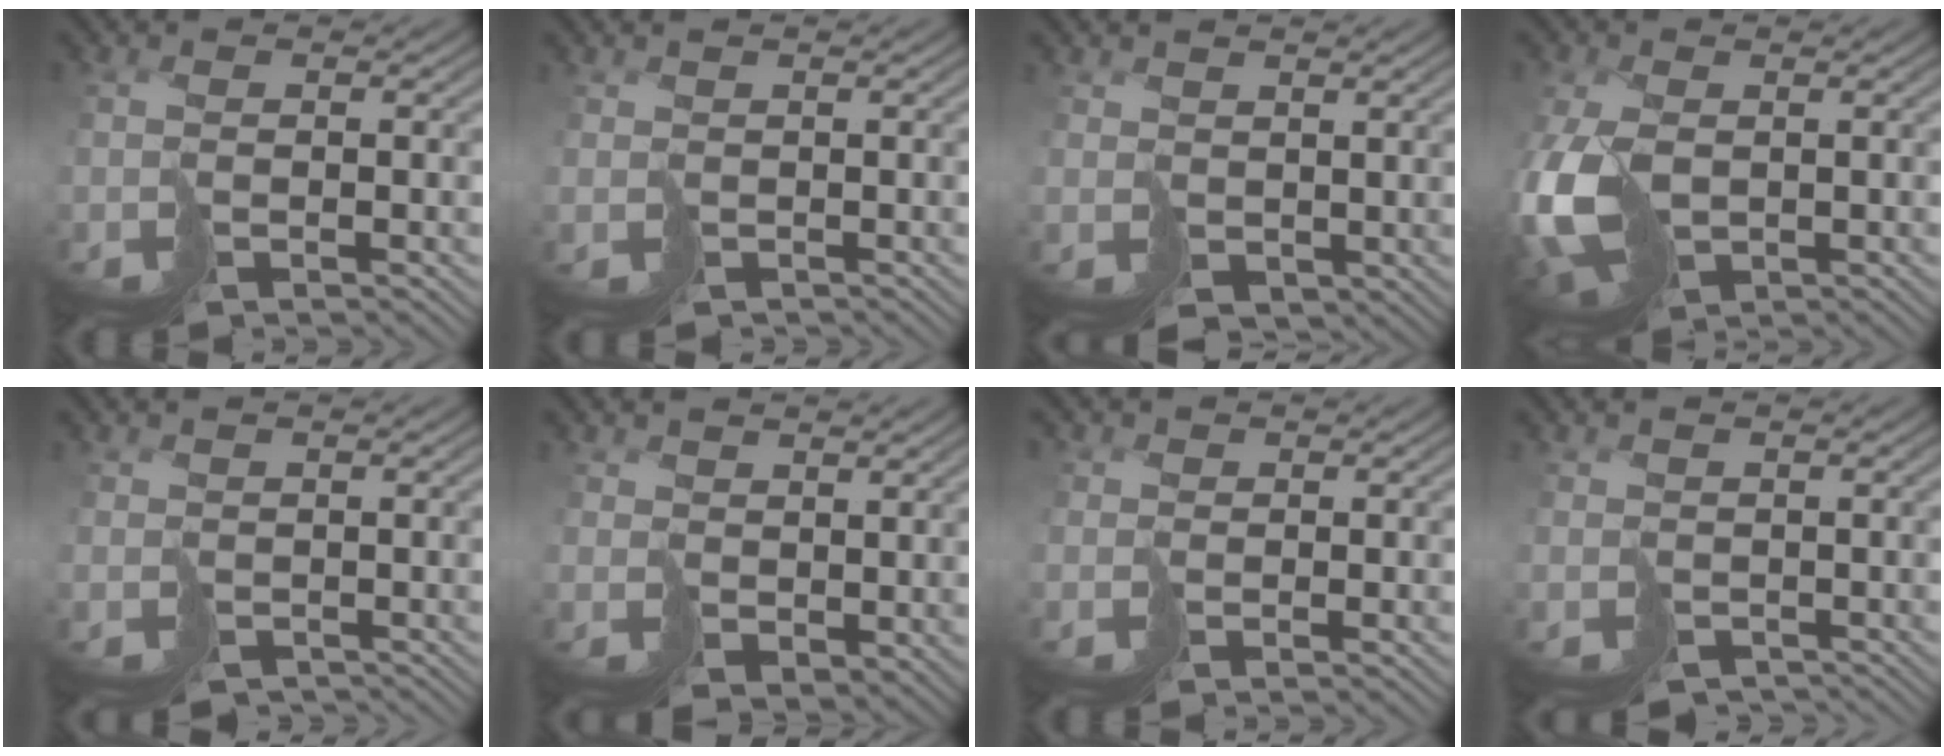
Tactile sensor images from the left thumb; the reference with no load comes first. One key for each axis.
{"total": 1.0, "fx": -0.5, "fy": 0.7, "fz": -0.5, "tx": 0.012, "ty": -0.007, "tz": -0.003}
{"total": 1.9, "fx": 1.4, "fy": 1.2, "fz": -0.2, "tx": -0.006, "ty": -0.005, "tz": 0.033}
{"total": 11.1, "fx": -1.7, "fy": 7.5, "fz": 8.0, "tx": -0.215, "ty": -0.032, "tz": -0.007}
{"total": 1.7, "fx": -1.1, "fy": 1.3, "fz": -0.1, "tx": 0.011, "ty": -0.012, "tz": -0.012}
{"total": 2.7, "fx": 2.2, "fy": 1.6, "fz": 0.5, "tx": -0.015, "ty": -0.006, "tz": 0.051}
{"total": 1.0, "fx": 0.2, "fy": 0.8, "fz": -0.6, "tx": 0.018, "ty": 0.002, "tz": 0.005}
{"total": 2.1, "fx": -1.4, "fy": 1.6, "fz": 0.1, "tx": 0.009, "ty": -0.014, "tz": -0.016}